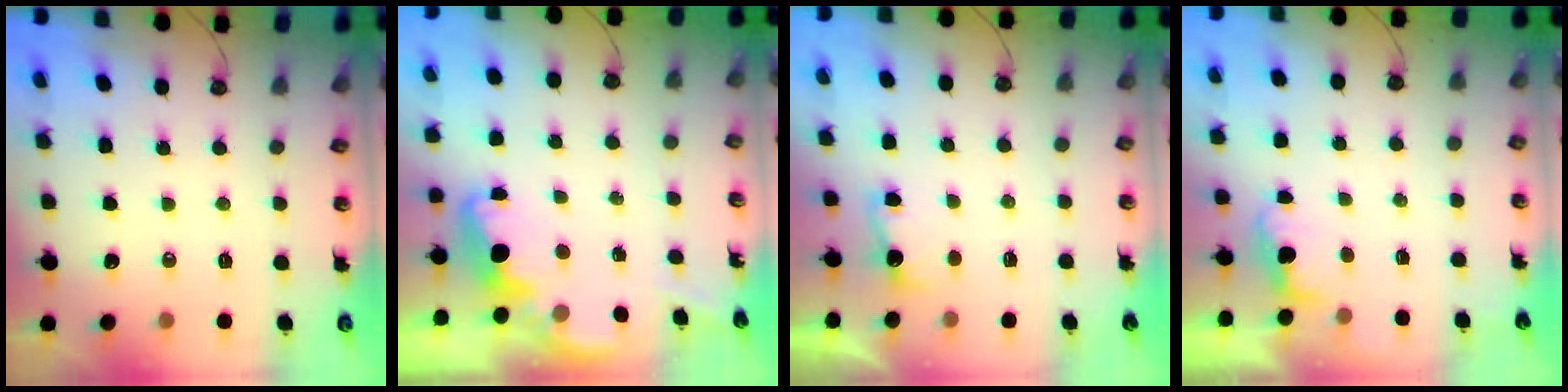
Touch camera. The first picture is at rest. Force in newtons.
{"total": 2.7, "press": 2.6, "slide": 0.8}
{"total": 3.1, "press": 3.0, "slide": 1.0}
{"total": 1.3, "press": 1.0, "slide": 0.8}